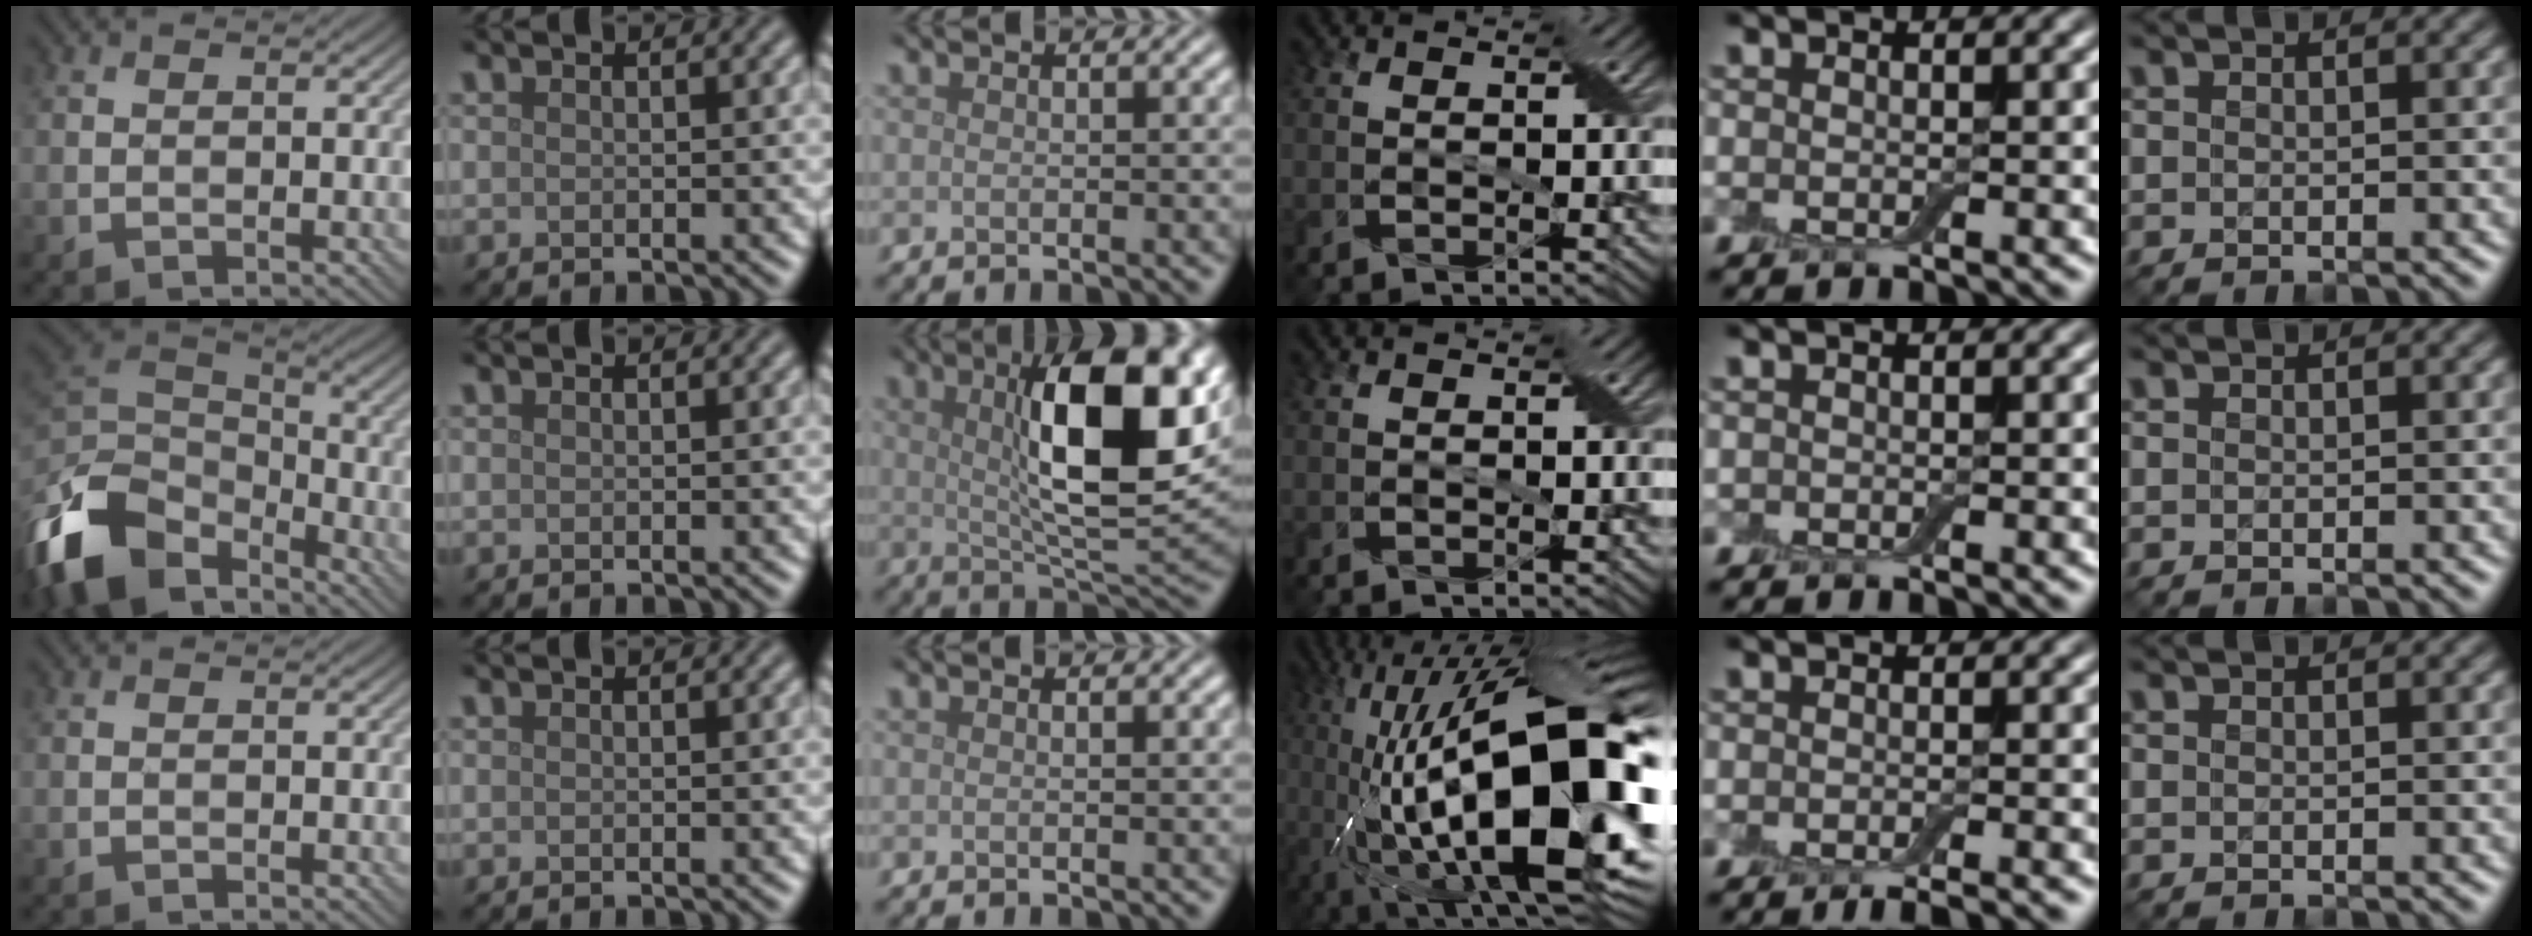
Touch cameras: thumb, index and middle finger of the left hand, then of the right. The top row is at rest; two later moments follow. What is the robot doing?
{"motion": "open", "object": "airpods case & airpods"}